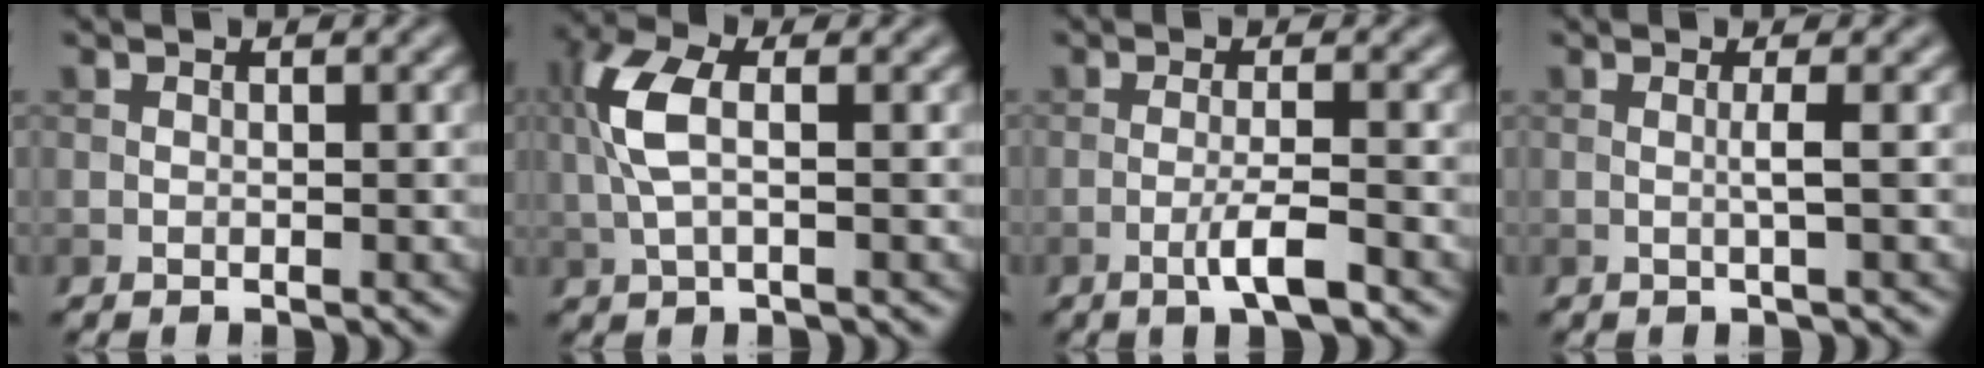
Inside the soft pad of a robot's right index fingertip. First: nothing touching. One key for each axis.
{"total": 4.5, "fx": 0.6, "fy": 1.9, "fz": 4.0, "tx": -0.096, "ty": 0.008, "tz": 0.008}
{"total": 3.2, "fx": -1.5, "fy": 0.3, "fz": 2.8, "tx": -0.048, "ty": 0.007, "tz": -0.033}
{"total": 1.4, "fx": 0.0, "fy": 0.1, "fz": 1.4, "tx": -0.025, "ty": 0.001, "tz": -0.005}